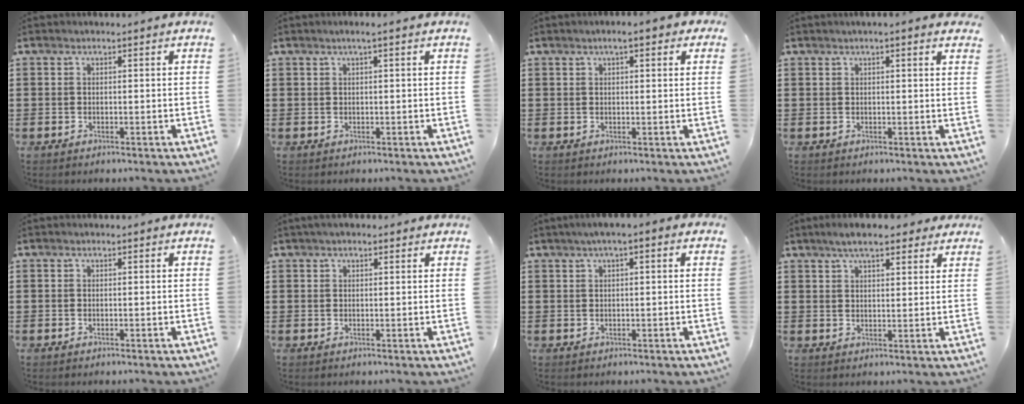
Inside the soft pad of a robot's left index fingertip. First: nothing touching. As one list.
[{"total": 1.0, "force": [0.3, 0.0, 1.0], "torque": [-0.016, -0.001, 0.005]}, {"total": 2.8, "force": [1.4, 0.6, 2.4], "torque": [-0.049, 0.004, 0.023]}, {"total": 1.4, "force": [0.9, 0.0, 1.0], "torque": [-0.021, 0.001, 0.015]}, {"total": 0.0}, {"total": 1.3, "force": [0.9, 0.6, 0.8], "torque": [-0.017, 0.005, 0.016]}, {"total": 1.8, "force": [0.3, 0.2, 1.8], "torque": [-0.033, 0.002, 0.004]}, {"total": 6.2, "force": [4.7, 1.8, 3.6], "torque": [-0.080, 0.004, 0.086]}]